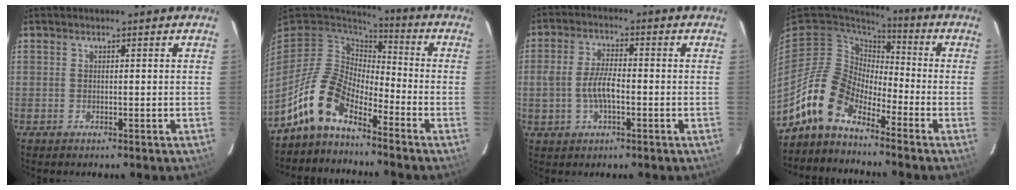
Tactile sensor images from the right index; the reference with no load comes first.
{"total": 11.6, "force": [-8.1, 4.9, 6.7], "torque": [-0.135, 0.010, -0.168]}
{"total": 6.1, "force": [-1.4, 2.6, 5.3], "torque": [-0.108, 0.006, -0.023]}
{"total": 10.8, "force": [-8.1, 5.3, 4.7], "torque": [-0.091, 0.017, -0.171]}